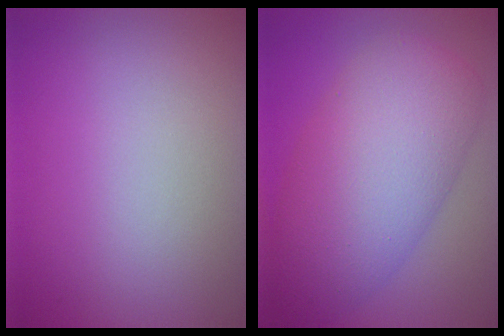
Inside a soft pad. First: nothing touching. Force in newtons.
{"total": 9.5, "press": 9.4, "slide": 0.3}